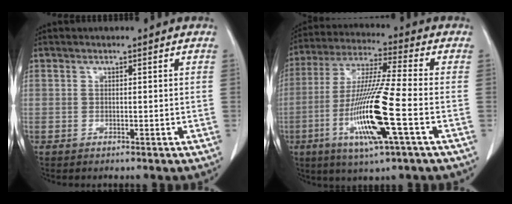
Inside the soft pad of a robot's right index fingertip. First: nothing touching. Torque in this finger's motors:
{"motor_torque": [2.14, 0.00, 0.52, 0.15]}